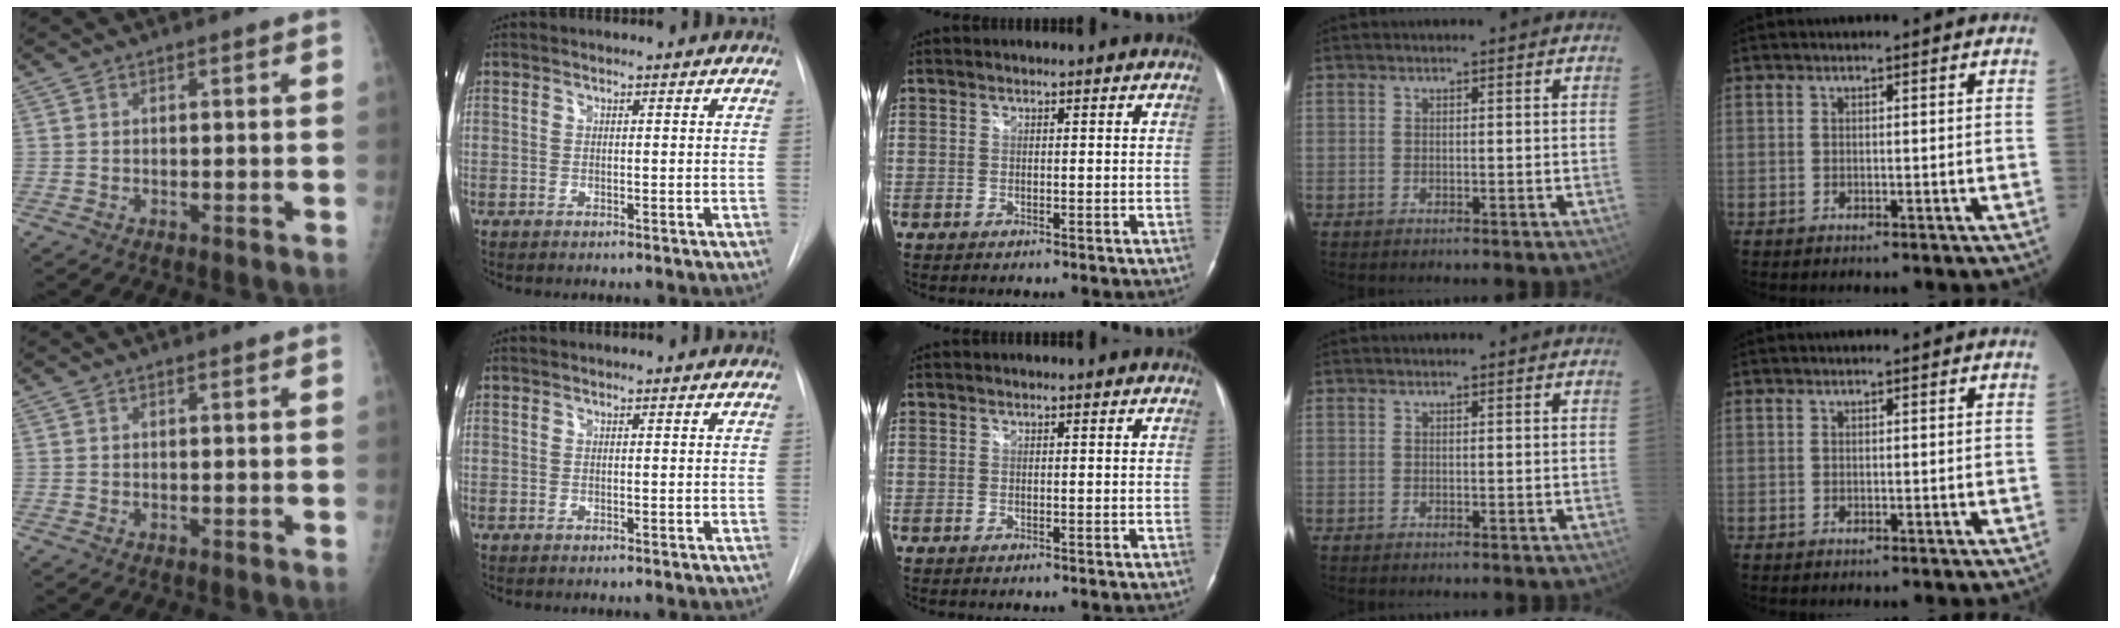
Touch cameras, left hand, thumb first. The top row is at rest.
{}